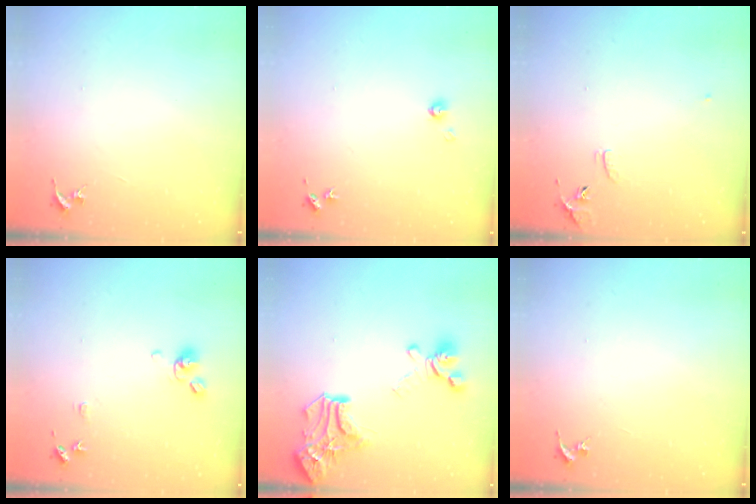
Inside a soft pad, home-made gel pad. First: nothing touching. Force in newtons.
{"total": 4.3, "press": 4.3, "slide": 0.3}
{"total": 6.9, "press": 6.9, "slide": 0.6}
{"total": 9.4, "press": 9.4, "slide": 0.9}
{"total": 19.7, "press": 19.7, "slide": 1.4}
{"total": 0.0}